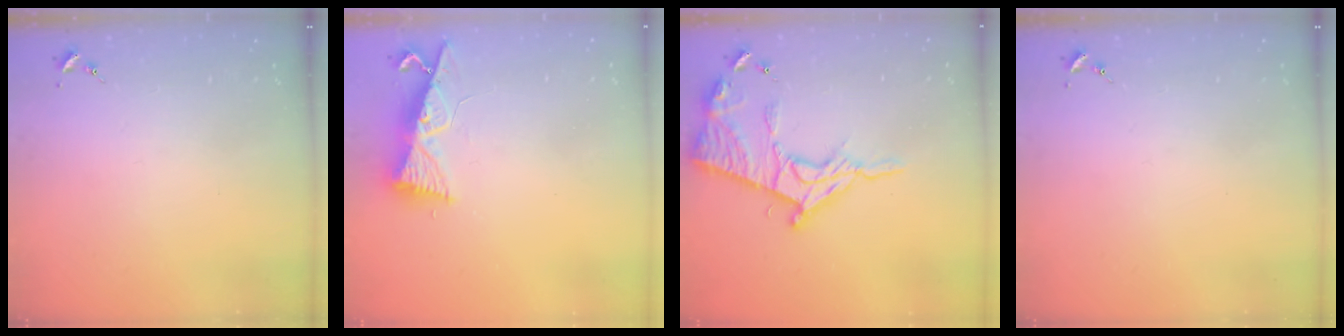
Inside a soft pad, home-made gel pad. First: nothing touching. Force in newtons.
{"total": 9.0, "press": 9.0, "slide": 1.1}
{"total": 16.8, "press": 16.8, "slide": 1.3}
{"total": 0.0}